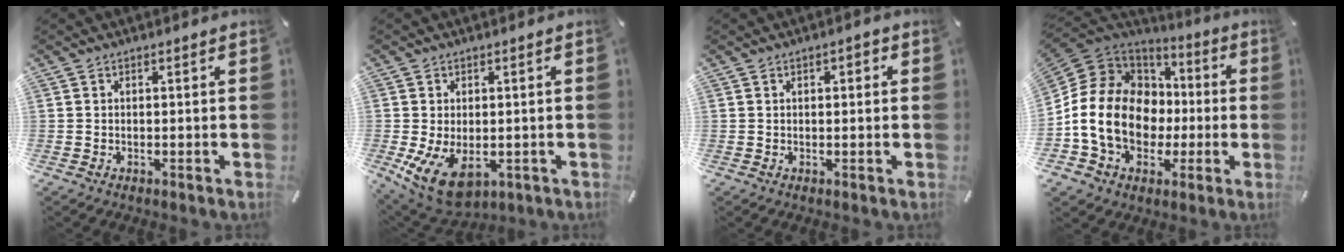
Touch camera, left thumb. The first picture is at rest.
{"total": 8.7, "force": [-1.7, 5.6, 6.5], "torque": [-0.136, -0.004, -0.024]}
{"total": 1.6, "force": [0.3, 0.9, 1.3], "torque": [-0.025, 0.007, 0.003]}
{"total": 17.8, "force": [-2.9, 14.4, 10.2], "torque": [-0.238, 0.007, -0.051]}